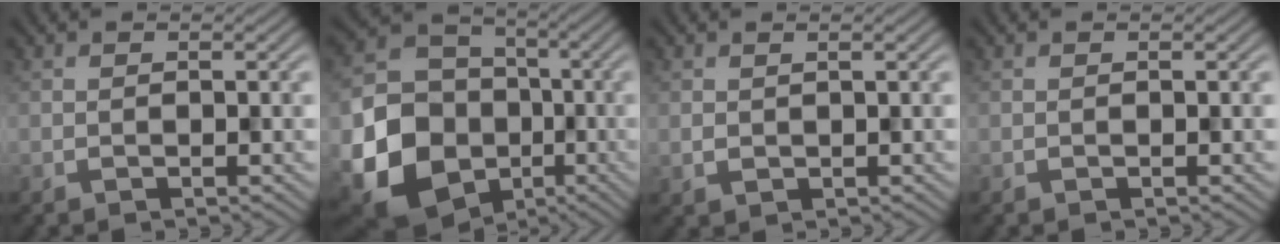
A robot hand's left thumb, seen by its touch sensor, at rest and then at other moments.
{"total": 21.8, "force": [-7.7, 18.8, 7.9], "torque": [-0.202, -0.073, -0.145]}
{"total": 1.3, "force": [0.5, 0.8, 0.9], "torque": [-0.022, 0.002, 0.013]}
{"total": 0.0}